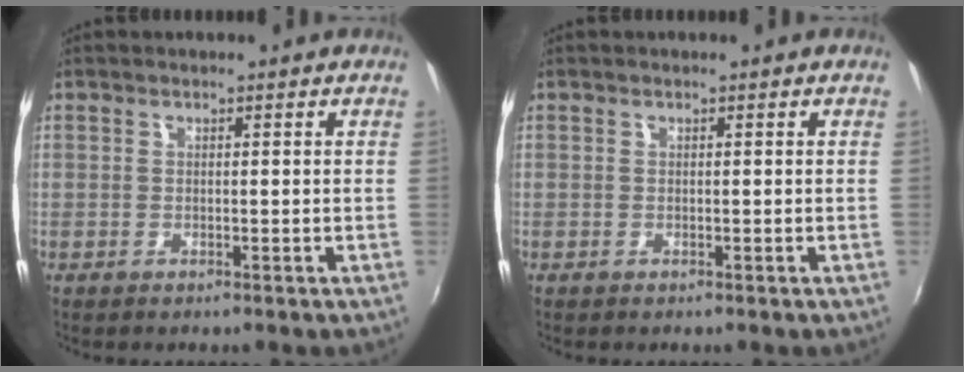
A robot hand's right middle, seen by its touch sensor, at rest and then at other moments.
{"total": 0.0}